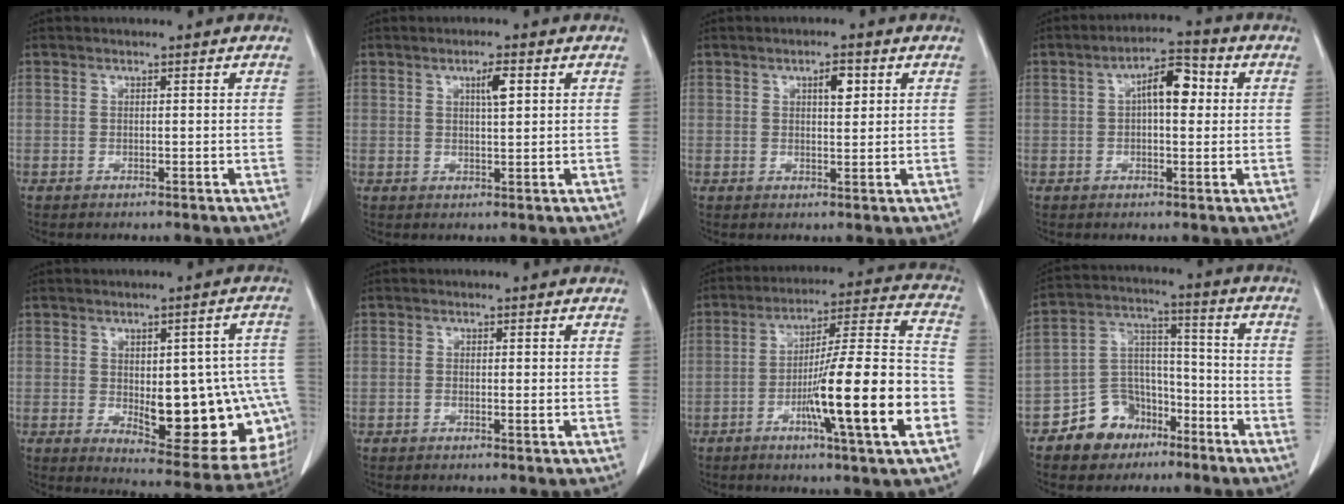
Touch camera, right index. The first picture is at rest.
{"total": 3.0, "force": [1.2, 0.4, 2.7], "torque": [-0.046, 0.000, 0.019]}
{"total": 3.0, "force": [1.2, 1.0, 2.6], "torque": [-0.041, -0.001, 0.019]}
{"total": 6.5, "force": [1.2, 2.4, 6.0], "torque": [-0.099, 0.023, 0.016]}
{"total": 19.0, "force": [-3.0, 7.6, 17.2], "torque": [-0.150, 0.019, -0.011]}
{"total": 0.6, "force": [-0.2, 0.0, 0.6], "torque": [-0.010, -0.001, -0.003]}
{"total": 18.6, "force": [-6.2, 0.2, 17.5], "torque": [-0.261, 0.002, -0.098]}
{"total": 10.0, "force": [-6.3, 7.2, 2.9], "torque": [-0.056, 0.035, -0.104]}